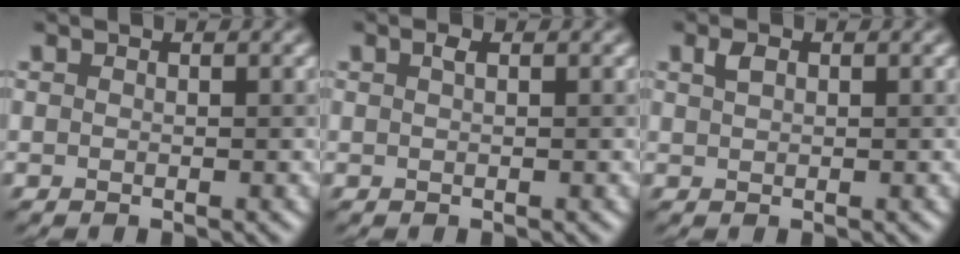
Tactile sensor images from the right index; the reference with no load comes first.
{"total": 0.7, "force": [0.3, 0.2, 0.6], "torque": [-0.012, 0.005, 0.005]}
{"total": 1.2, "force": [0.6, 0.6, 0.8], "torque": [-0.018, 0.004, 0.013]}